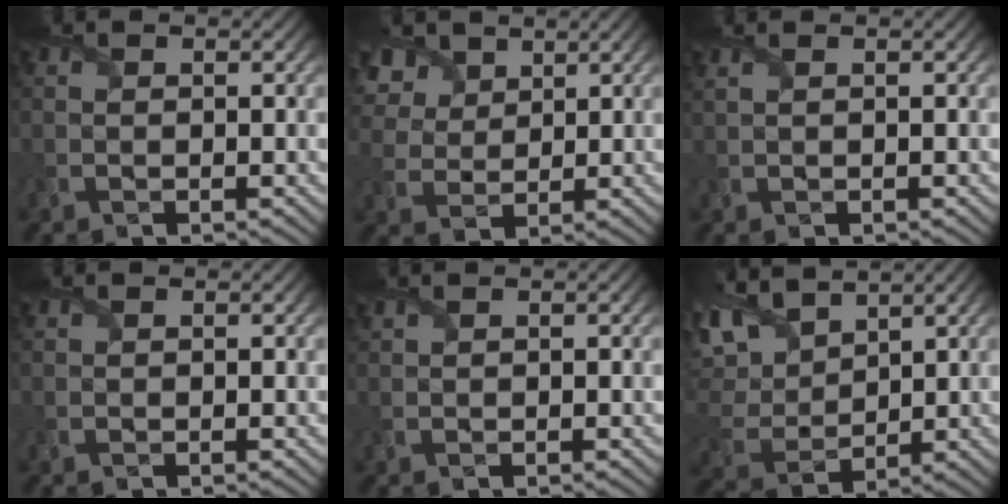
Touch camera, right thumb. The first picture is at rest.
{"total": 7.3, "force": [4.1, 4.8, 3.7], "torque": [-0.122, 0.013, 0.078]}
{"total": 0.9, "force": [0.7, 0.1, 0.6], "torque": [-0.022, 0.002, 0.011]}
{"total": 0.0}
{"total": 0.8, "force": [0.7, 0.1, 0.2], "torque": [-0.013, 0.005, 0.018]}
{"total": 10.5, "force": [5.8, 5.3, 6.9], "torque": [-0.199, 0.020, 0.112]}